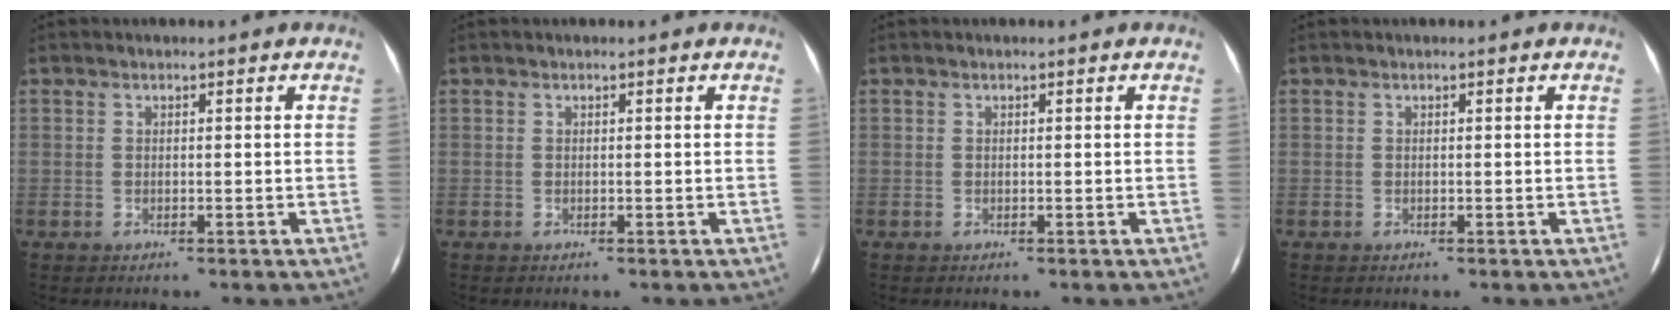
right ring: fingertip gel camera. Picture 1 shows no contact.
{"total": 0.0}
{"total": 0.0}
{"total": 0.0}